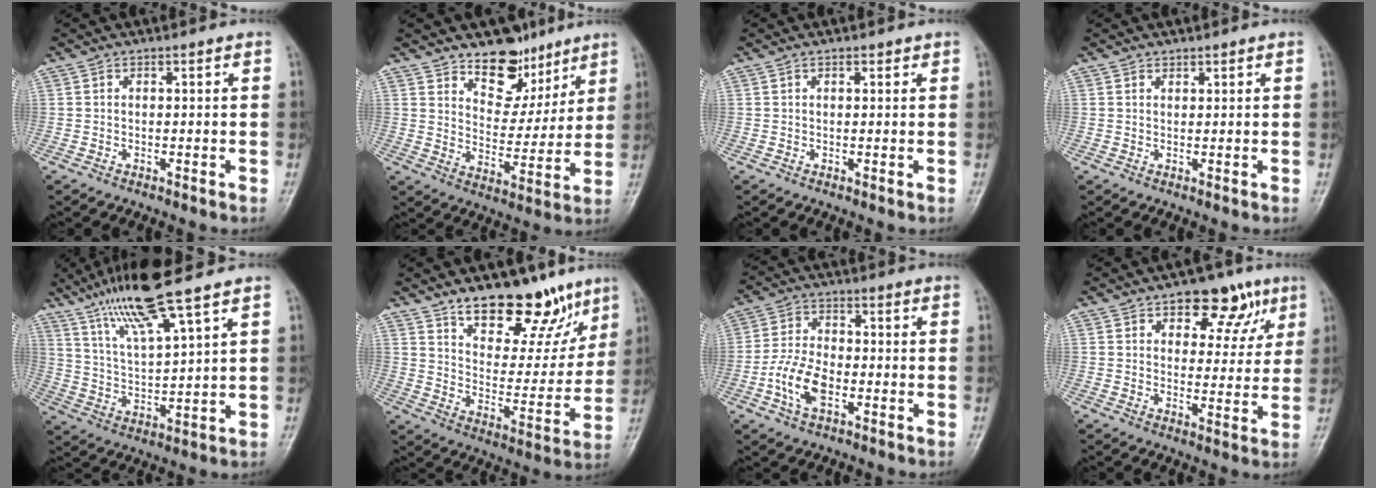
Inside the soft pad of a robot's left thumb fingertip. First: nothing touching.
{"total": 10.8, "force": [7.9, 6.4, 3.7], "torque": [-0.015, -0.053, 0.133]}
{"total": 1.1, "force": [0.8, 0.5, 0.6], "torque": [-0.004, -0.002, 0.008]}
{"total": 0.8, "force": [0.7, 0.4, 0.0], "torque": [0.007, -0.005, 0.008]}
{"total": 13.1, "force": [9.1, 1.1, 9.3], "torque": [-0.176, -0.037, 0.178]}
{"total": 18.4, "force": [12.6, 8.8, 10.2], "torque": [-0.079, -0.080, 0.196]}
{"total": 8.3, "force": [-2.8, 4.7, 6.2], "torque": [-0.123, 0.016, -0.060]}
{"total": 10.6, "force": [5.9, 6.3, 6.2], "torque": [-0.032, -0.020, 0.077]}